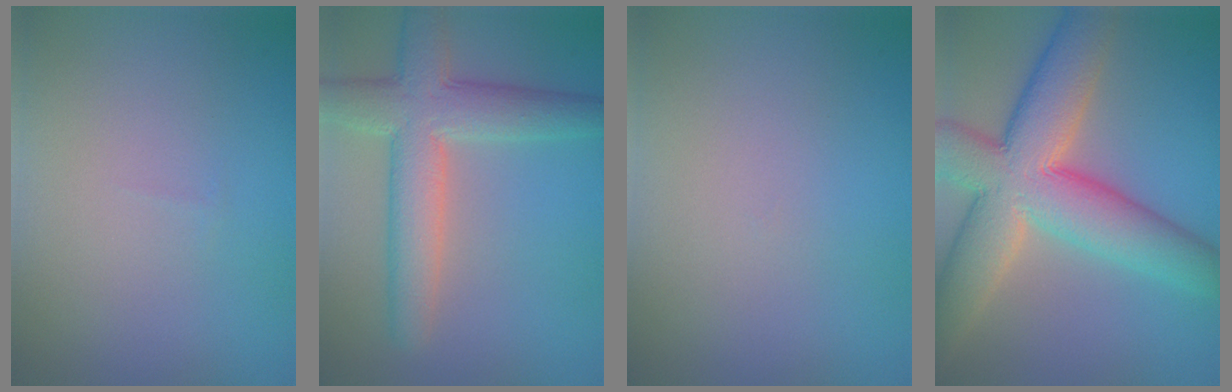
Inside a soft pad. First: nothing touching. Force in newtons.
{"total": 6.4, "press": 6.4, "slide": 0.3}
{"total": 0.0}
{"total": 11.3, "press": 11.3, "slide": 0.7}